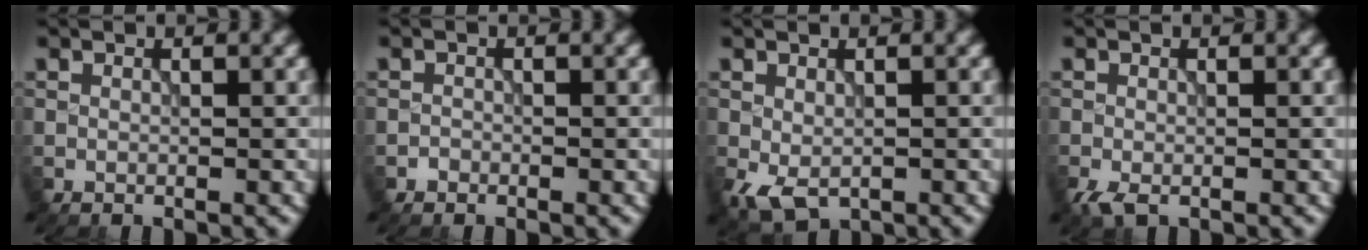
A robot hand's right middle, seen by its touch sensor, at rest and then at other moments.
{"total": 0.5, "force": [-0.4, 0.4, 0.0], "torque": [0.003, -0.001, -0.008]}
{"total": 2.8, "force": [-1.0, 1.7, 2.0], "torque": [-0.043, -0.011, -0.013]}
{"total": 1.6, "force": [-0.9, 0.8, 1.0], "torque": [-0.026, -0.008, -0.018]}